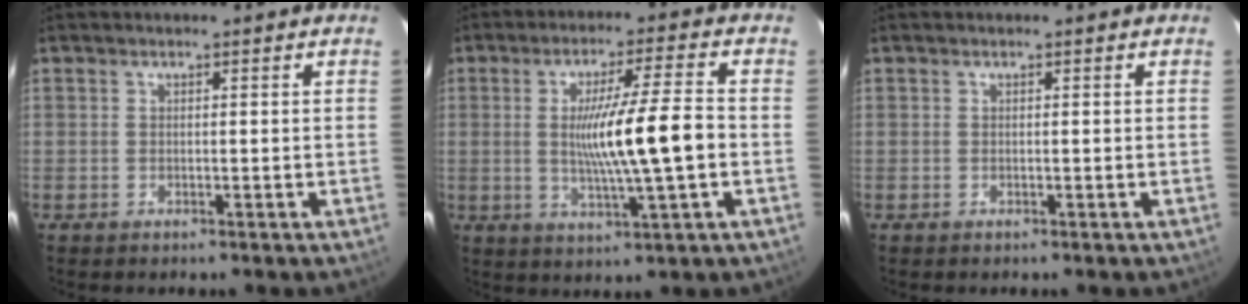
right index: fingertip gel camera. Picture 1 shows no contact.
{"total": 11.3, "force": [-0.8, -0.3, 11.3], "torque": [-0.200, -0.004, -0.012]}
{"total": 0.0}